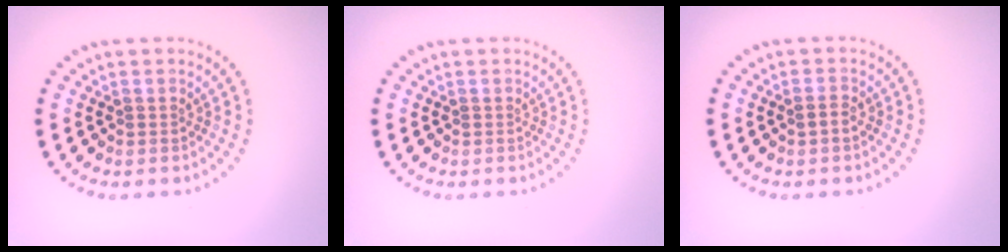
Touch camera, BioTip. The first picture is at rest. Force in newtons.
{"total": 0.0}
{"total": 1.0, "press": 0.9, "slide": 0.3}